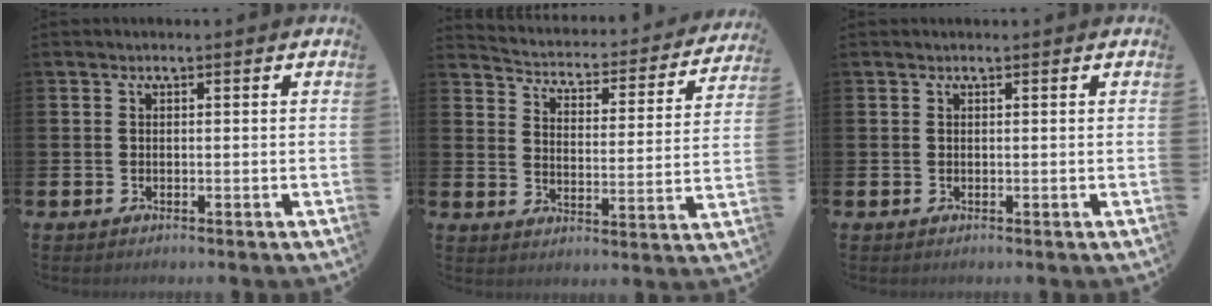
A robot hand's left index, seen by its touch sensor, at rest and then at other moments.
{"total": 3.6, "force": [3.4, 1.1, 0.7], "torque": [-0.037, -0.035, 0.049]}
{"total": 0.0}